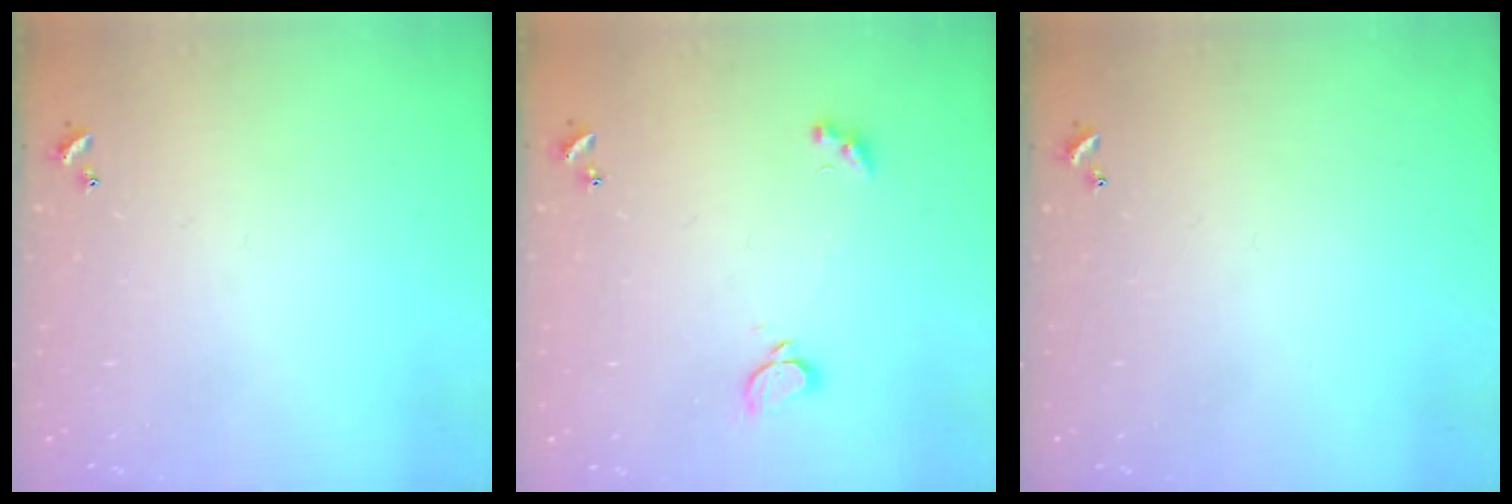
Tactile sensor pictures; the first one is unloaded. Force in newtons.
{"total": 2.1, "press": 1.9, "slide": 0.9}
{"total": 0.0}